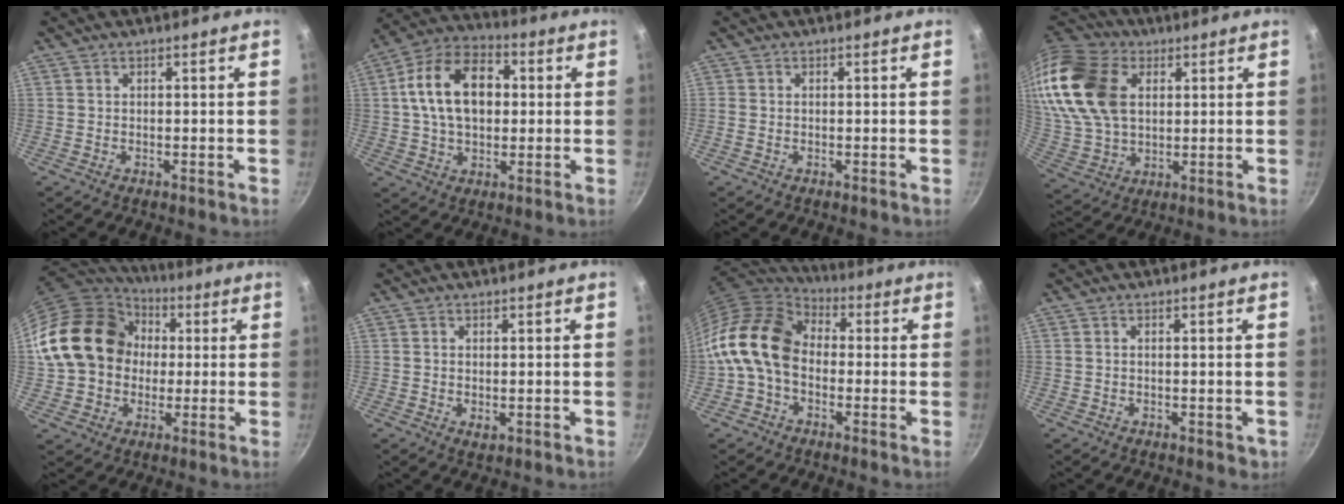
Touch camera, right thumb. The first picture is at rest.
{"total": 15.9, "force": [2.2, 10.6, 11.7], "torque": [-0.172, 0.023, 0.023]}
{"total": 0.5, "force": [-0.1, 0.4, 0.3], "torque": [-0.007, 0.003, -0.001]}
{"total": 22.7, "force": [6.4, 15.4, 15.5], "torque": [-0.316, 0.001, 0.123]}
{"total": 19.2, "force": [2.2, 16.0, 10.4], "torque": [-0.162, 0.040, 0.036]}
{"total": 1.6, "force": [0.1, 0.9, 1.3], "torque": [-0.021, -0.004, 0.002]}
{"total": 15.1, "force": [-1.1, 11.0, 10.3], "torque": [-0.168, 0.037, -0.043]}
{"total": 1.1, "force": [0.0, 0.6, 0.9], "torque": [-0.010, 0.001, 0.001]}